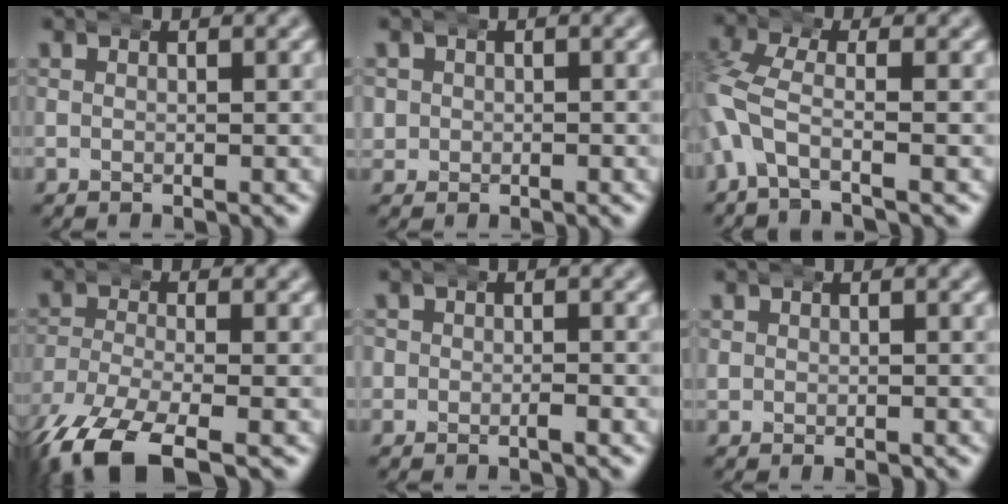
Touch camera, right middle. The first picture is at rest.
{"total": 2.0, "force": [0.0, 1.9, 0.4], "torque": [-0.023, -0.003, 0.003]}
{"total": 3.7, "force": [-1.6, 1.9, 2.7], "torque": [-0.091, -0.009, -0.029]}
{"total": 7.6, "force": [-5.4, 3.2, 4.3], "torque": [-0.111, -0.029, -0.078]}
{"total": 1.6, "force": [-0.5, 1.4, 0.5], "torque": [-0.025, -0.003, -0.009]}
{"total": 0.9, "force": [-0.3, 0.7, 0.4], "torque": [-0.007, 0.001, -0.005]}